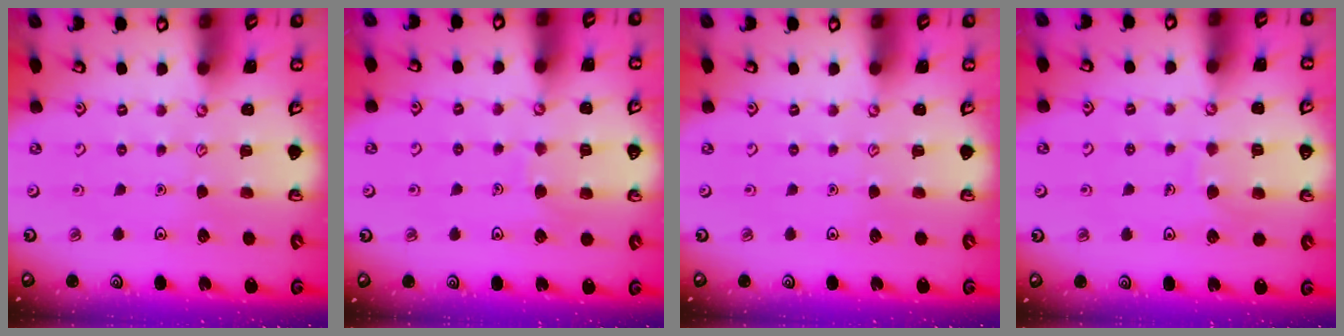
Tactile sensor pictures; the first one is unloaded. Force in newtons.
{"total": 5.3, "press": 5.3, "slide": 0.5}
{"total": 0.0}
{"total": 5.4, "press": 5.3, "slide": 0.5}